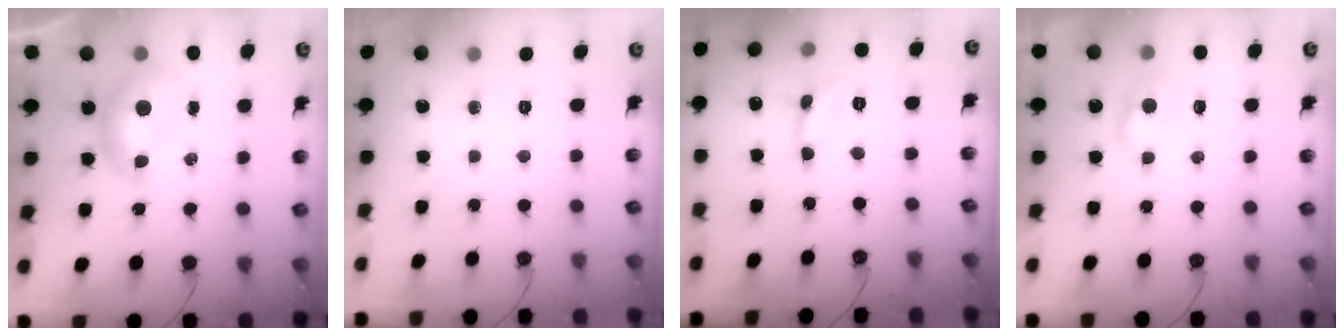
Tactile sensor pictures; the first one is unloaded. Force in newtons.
{"total": 0.0}
{"total": 0.0}
{"total": 0.6, "press": 0.4, "slide": 0.4}